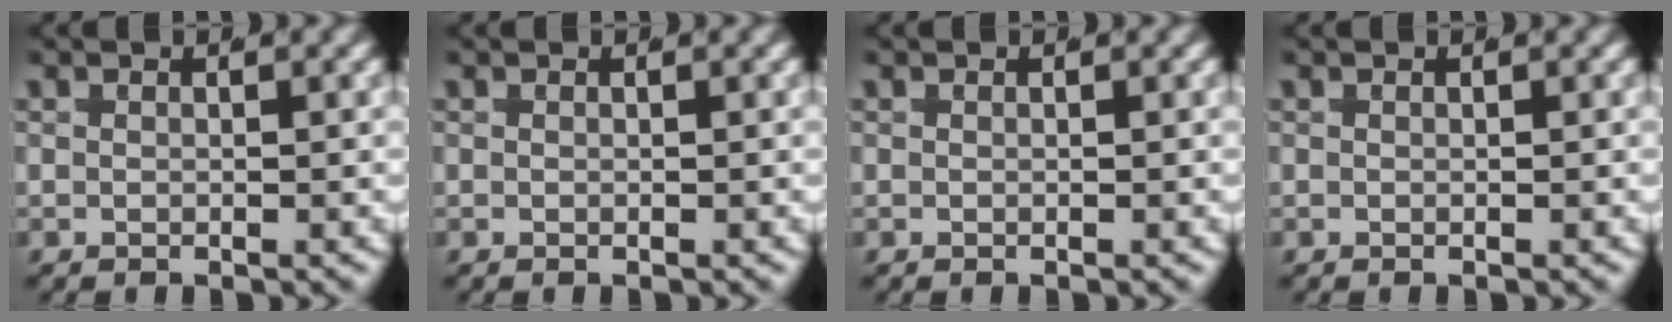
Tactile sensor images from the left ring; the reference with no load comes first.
{"total": 0.0}
{"total": 0.0}
{"total": 0.0}